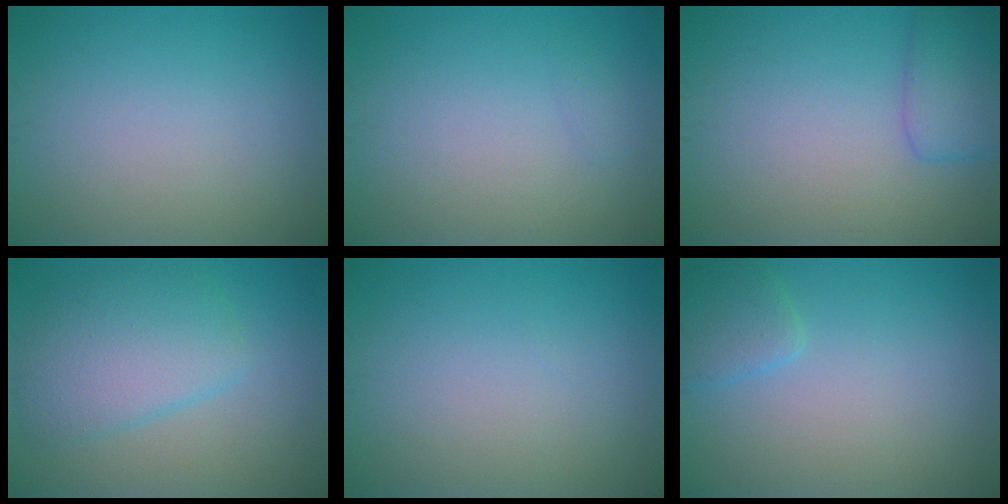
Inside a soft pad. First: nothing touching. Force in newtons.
{"total": 0.5, "press": 0.5, "slide": 0.0}
{"total": 2.9, "press": 2.9, "slide": 0.1}
{"total": 5.2, "press": 5.2, "slide": 0.3}
{"total": 0.0}
{"total": 2.0, "press": 2.0, "slide": 0.1}